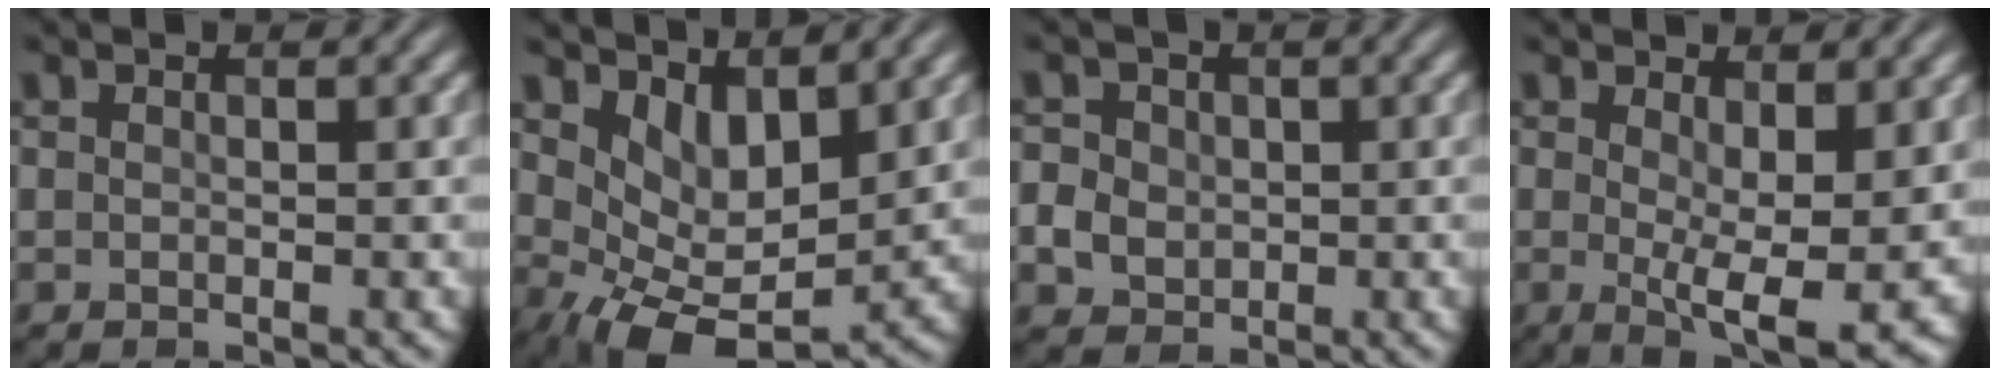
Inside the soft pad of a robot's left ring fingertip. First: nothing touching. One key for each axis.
{"total": 5.6, "fx": 1.5, "fy": 3.2, "fz": 4.4, "tx": -0.079, "ty": -0.022, "tz": 0.036}
{"total": 4.0, "fx": -0.1, "fy": 3.6, "fz": 1.6, "tx": -0.020, "ty": 0.014, "tz": -0.015}
{"total": 6.4, "fx": 0.2, "fy": 1.9, "fz": 6.1, "tx": -0.100, "ty": -0.021, "tz": 0.010}